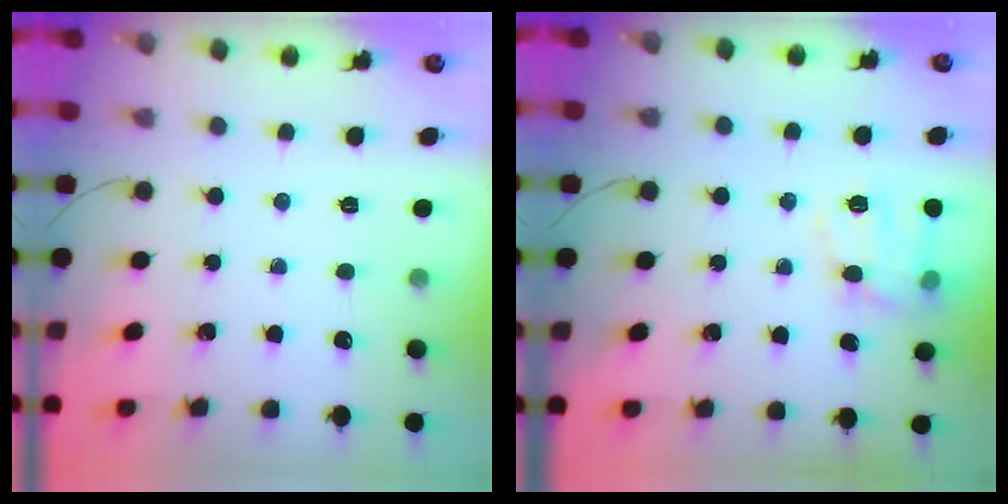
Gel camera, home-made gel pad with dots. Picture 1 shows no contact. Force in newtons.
{"total": 11.8, "press": 11.8, "slide": 0.2}